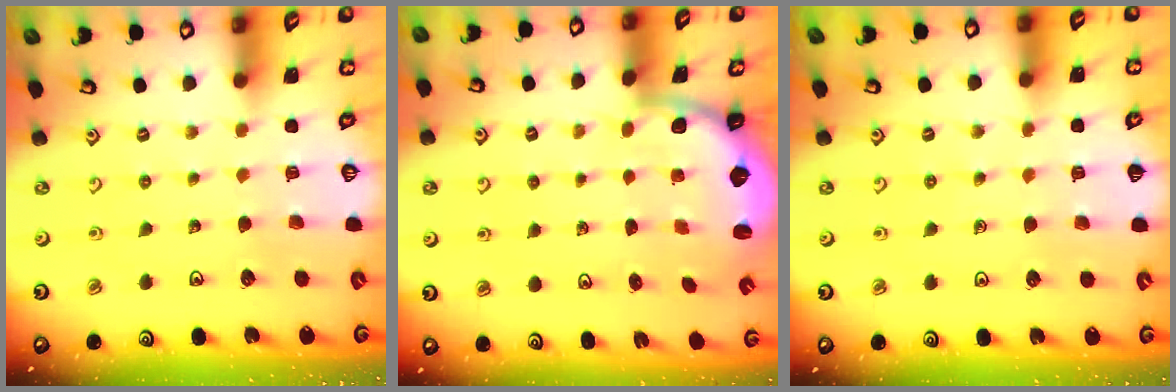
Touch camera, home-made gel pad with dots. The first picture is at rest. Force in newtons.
{"total": 2.1, "press": 1.9, "slide": 0.8}
{"total": 2.7, "press": 2.6, "slide": 0.5}